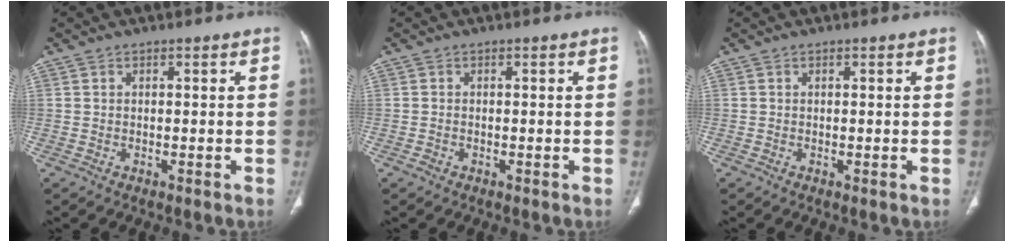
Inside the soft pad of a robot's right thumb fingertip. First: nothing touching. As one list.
[{"total": 0.7, "force": [-0.4, 0.5, 0.2], "torque": [-0.006, 0.002, -0.008]}, {"total": 0.0}]